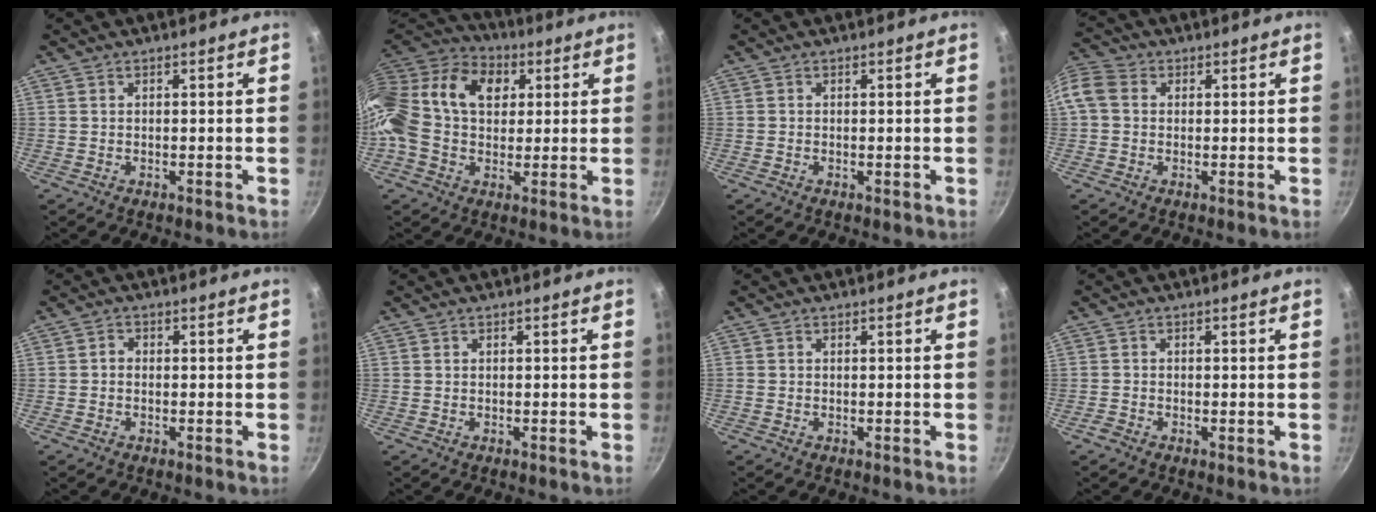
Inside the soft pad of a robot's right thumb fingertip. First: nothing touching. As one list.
[{"total": 22.7, "force": [5.2, 15.6, 15.7], "torque": [-0.303, 0.029, 0.070]}, {"total": 0.0}, {"total": 10.4, "force": [1.3, 8.6, 5.7], "torque": [-0.141, 0.033, 0.009]}, {"total": 1.2, "force": [-0.4, 1.0, 0.5], "torque": [-0.008, 0.006, -0.009]}, {"total": 0.0}, {"total": 0.0}, {"total": 1.2, "force": [-0.7, 0.7, 0.7], "torque": [-0.017, 0.002, -0.017]}]